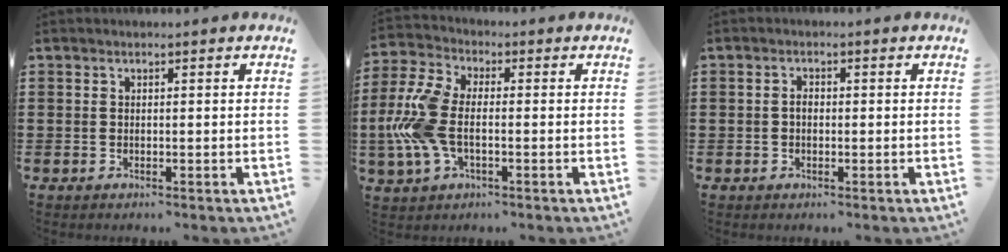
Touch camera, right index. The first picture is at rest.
{"total": 9.7, "force": [-1.3, 5.2, 8.1], "torque": [-0.202, -0.009, -0.029]}
{"total": 1.3, "force": [-0.3, 0.8, 1.0], "torque": [-0.021, 0.002, -0.006]}